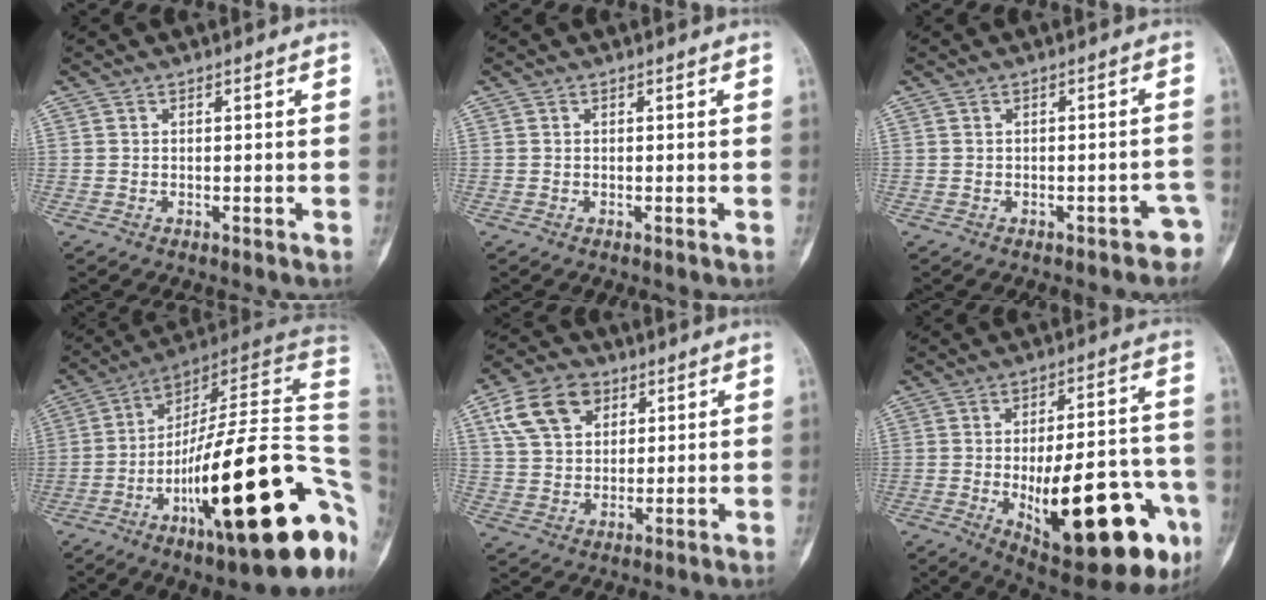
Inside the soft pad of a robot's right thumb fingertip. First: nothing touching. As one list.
[{"total": 0.0}, {"total": 2.9, "force": [-2.1, 1.4, 1.4], "torque": [0.002, 0.028, -0.022]}, {"total": 32.1, "force": [-8.1, 7.8, 30.1], "torque": [-0.361, 0.056, -0.123]}, {"total": 11.4, "force": [5.2, 7.8, 6.4], "torque": [-0.095, -0.006, 0.096]}, {"total": 26.4, "force": [-8.4, 9.9, 23.0], "torque": [-0.275, 0.016, -0.095]}]